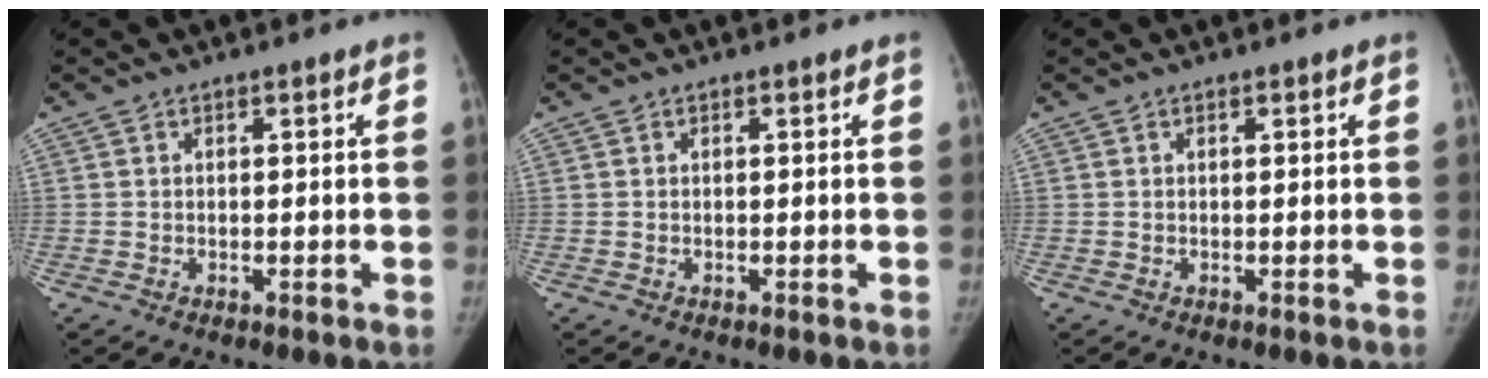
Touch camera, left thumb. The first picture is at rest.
{"total": 0.0}
{"total": 0.0}